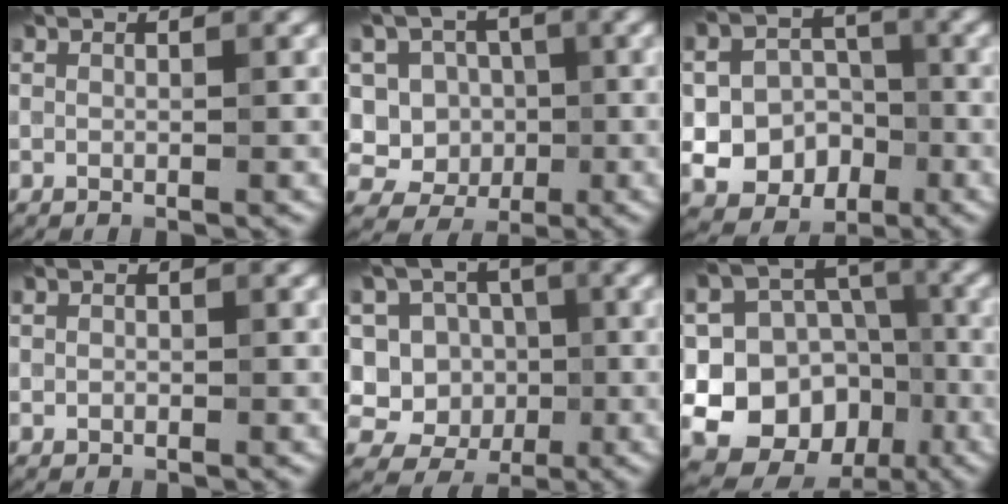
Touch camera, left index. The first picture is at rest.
{"total": 10.2, "force": [-0.1, 9.6, 3.5], "torque": [-0.082, 0.043, -0.033]}
{"total": 8.7, "force": [-2.8, 7.5, 3.4], "torque": [-0.041, -0.005, -0.059]}
{"total": 0.7, "force": [-0.1, 0.6, 0.2], "torque": [0.001, -0.002, -0.004]}
{"total": 12.4, "force": [-0.9, 11.8, 3.6], "torque": [-0.111, 0.034, -0.026]}
{"total": 13.1, "force": [-4.0, 11.5, 4.8], "torque": [-0.072, -0.011, -0.072]}